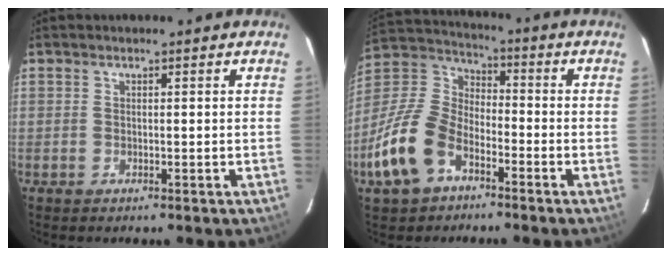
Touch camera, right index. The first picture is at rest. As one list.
[{"total": 15.6, "force": [-7.9, 9.3, 9.7], "torque": [-0.224, 0.004, -0.151]}]